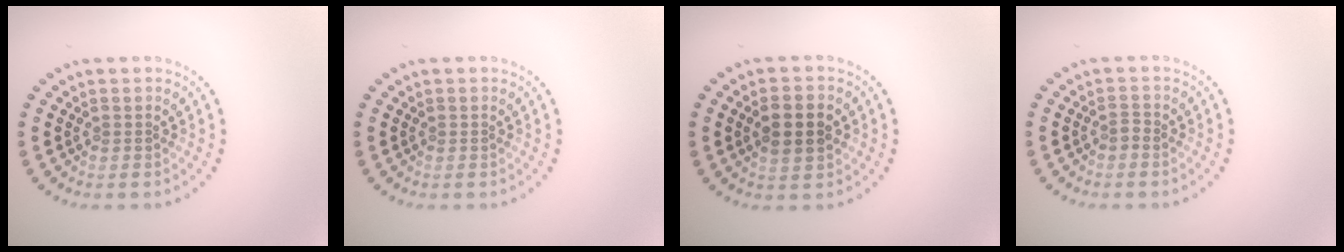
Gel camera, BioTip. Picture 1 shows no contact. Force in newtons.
{"total": 0.0}
{"total": 3.7, "press": 3.7, "slide": 0.1}
{"total": 0.7, "press": 0.6, "slide": 0.3}